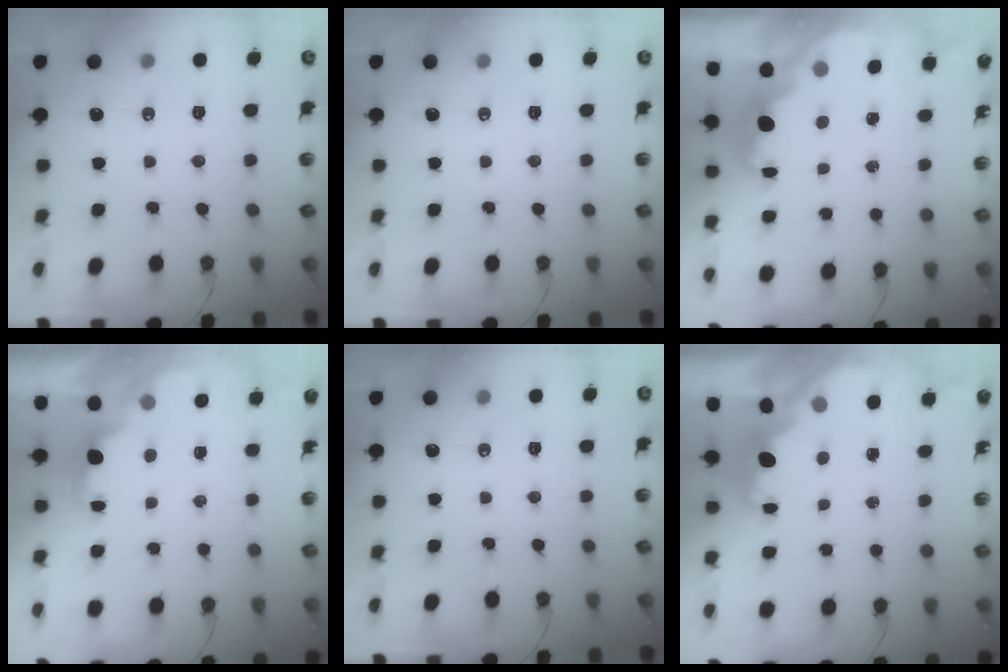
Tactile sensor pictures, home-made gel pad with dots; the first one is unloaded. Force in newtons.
{"total": 0.0}
{"total": 2.4, "press": 2.2, "slide": 0.8}
{"total": 1.3, "press": 1.0, "slide": 0.8}
{"total": 0.0}
{"total": 2.1, "press": 2.0, "slide": 0.8}